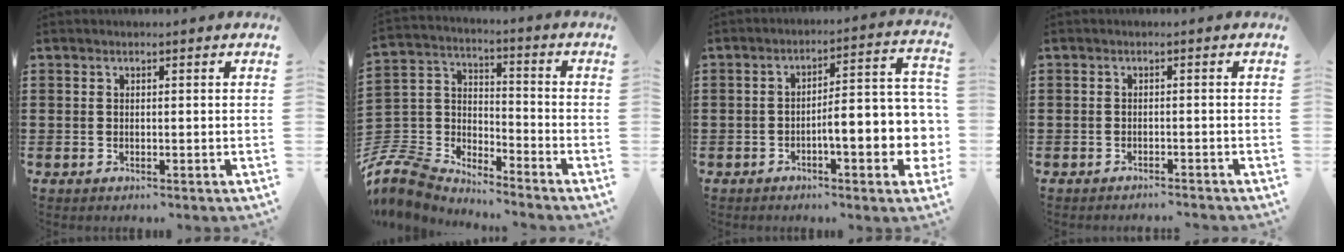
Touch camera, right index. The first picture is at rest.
{"total": 7.4, "force": [-6.7, 2.9, 1.1], "torque": [-0.070, -0.009, -0.144]}
{"total": 8.1, "force": [-2.2, 2.1, 7.6], "torque": [-0.104, -0.026, -0.044]}
{"total": 1.2, "force": [-1.2, 0.0, 0.0], "torque": [-0.004, 0.002, -0.025]}